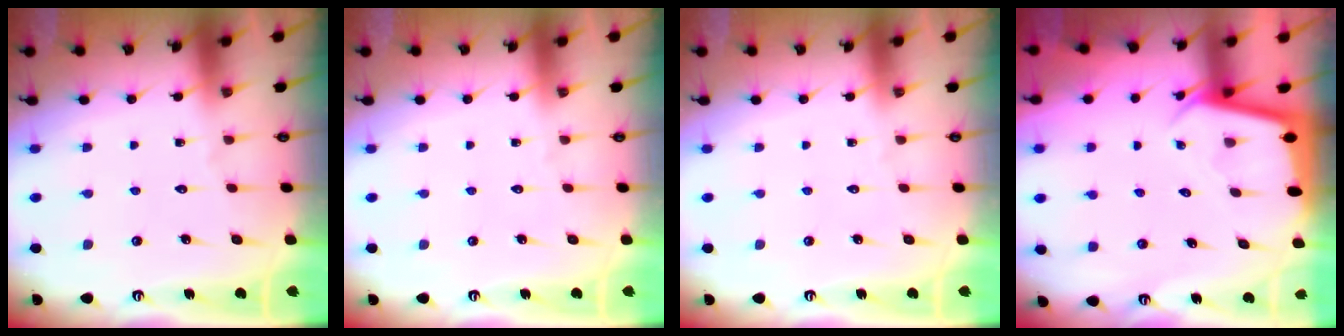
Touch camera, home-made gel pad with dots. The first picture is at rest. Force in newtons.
{"total": 0.0}
{"total": 0.0}
{"total": 2.3, "press": 2.3, "slide": 0.1}